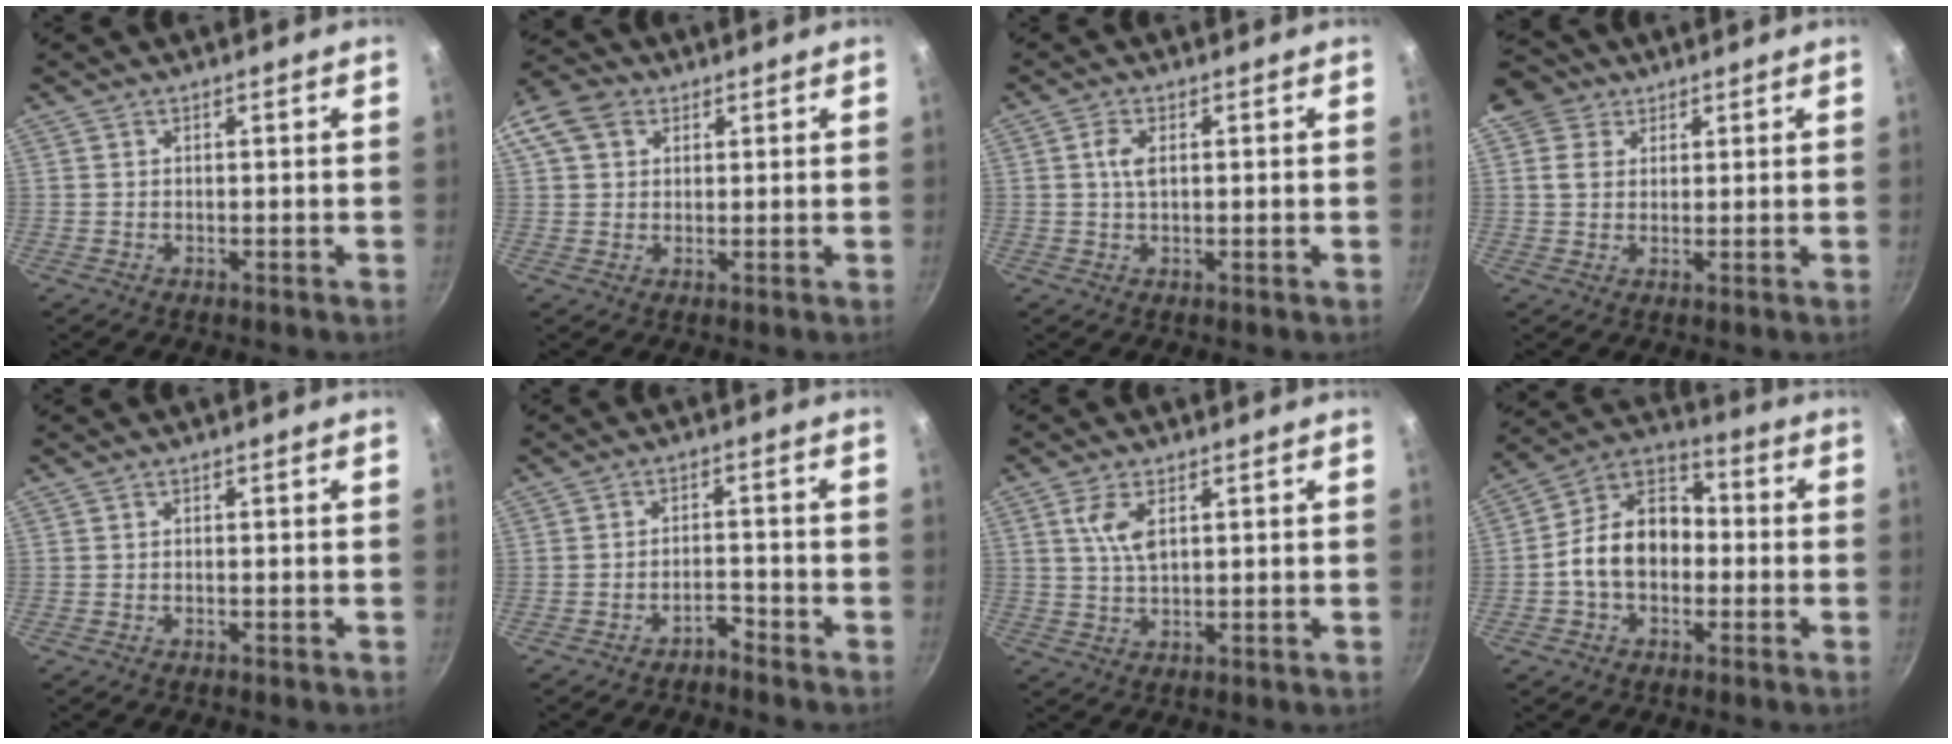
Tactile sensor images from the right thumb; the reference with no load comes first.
{"total": 11.0, "force": [4.1, 8.5, 5.6], "torque": [-0.115, 0.019, 0.064]}
{"total": 3.0, "force": [0.5, 1.2, 2.6], "torque": [-0.060, 0.006, 0.009]}
{"total": 6.7, "force": [3.1, 5.5, 2.5], "torque": [-0.016, 0.002, 0.045]}
{"total": 0.0}
{"total": 2.6, "force": [-2.3, 0.8, 0.8], "torque": [-0.006, 0.029, -0.035]}
{"total": 5.0, "force": [1.7, 2.2, 4.2], "torque": [-0.084, -0.003, 0.035]}
{"total": 13.0, "force": [-1.8, 9.4, 8.9], "torque": [-0.115, 0.048, -0.051]}